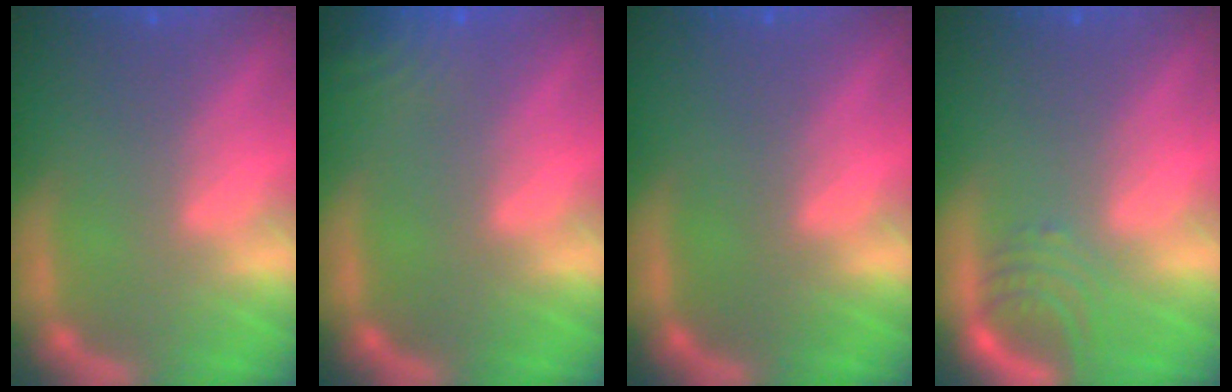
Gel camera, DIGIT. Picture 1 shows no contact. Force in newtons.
{"total": 5.1}
{"total": 0.0}
{"total": 3.0}